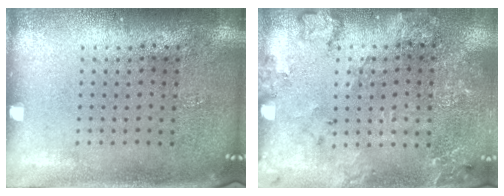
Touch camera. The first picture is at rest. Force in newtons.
{"total": 1.7, "press": 1.7, "slide": 0.2}